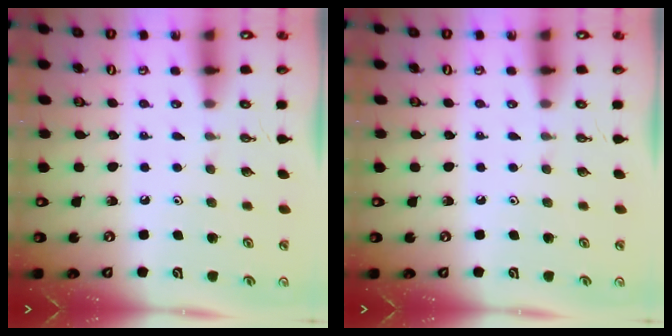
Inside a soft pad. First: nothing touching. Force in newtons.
{"total": 0.0}